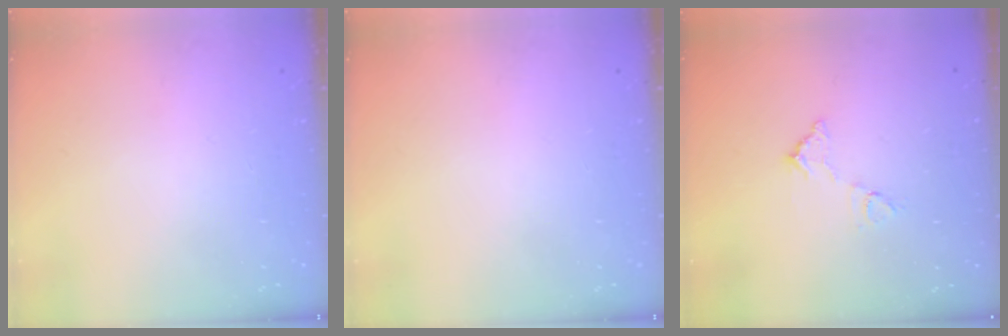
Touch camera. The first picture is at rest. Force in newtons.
{"total": 0.0}
{"total": 7.0, "press": 7.0, "slide": 0.3}